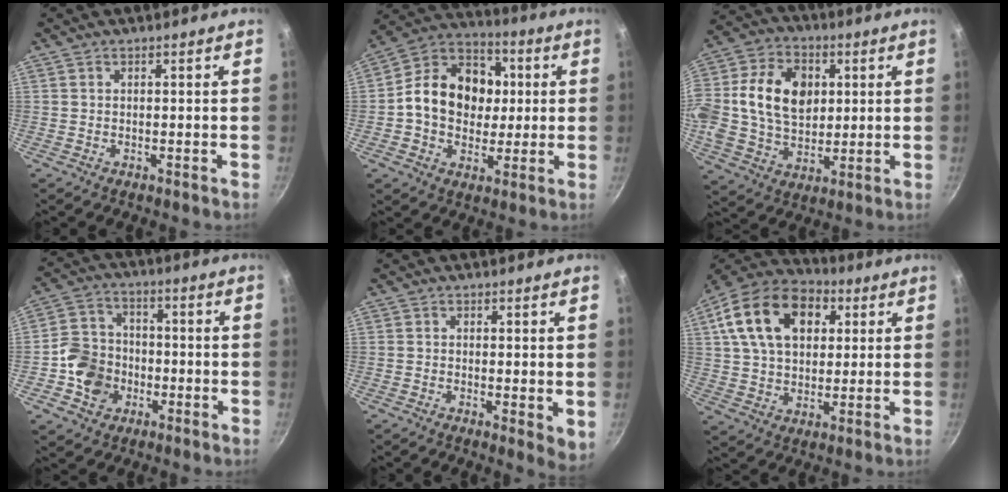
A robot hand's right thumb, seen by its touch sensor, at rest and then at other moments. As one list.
[{"total": 16.9, "force": [1.2, 13.4, 10.3], "torque": [-0.138, 0.021, 0.003]}, {"total": 20.2, "force": [3.2, 14.7, 13.6], "torque": [-0.245, 0.019, 0.048]}, {"total": 10.1, "force": [-2.7, 8.7, 4.3], "torque": [-0.055, 0.030, -0.059]}, {"total": 4.0, "force": [0.2, 1.6, 3.6], "torque": [-0.045, -0.012, 0.002]}, {"total": 19.9, "force": [6.6, 13.2, 13.3], "torque": [-0.215, 0.009, 0.102]}]